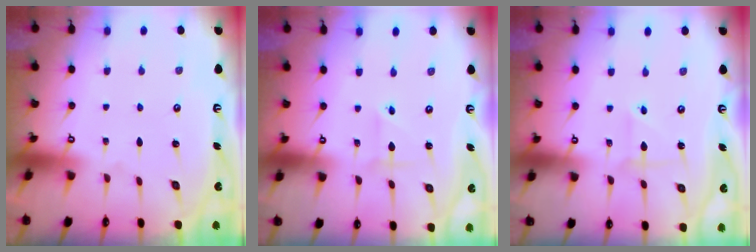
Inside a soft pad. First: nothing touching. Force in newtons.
{"total": 1.9, "press": 1.9, "slide": 0.2}
{"total": 5.2, "press": 5.2, "slide": 0.6}